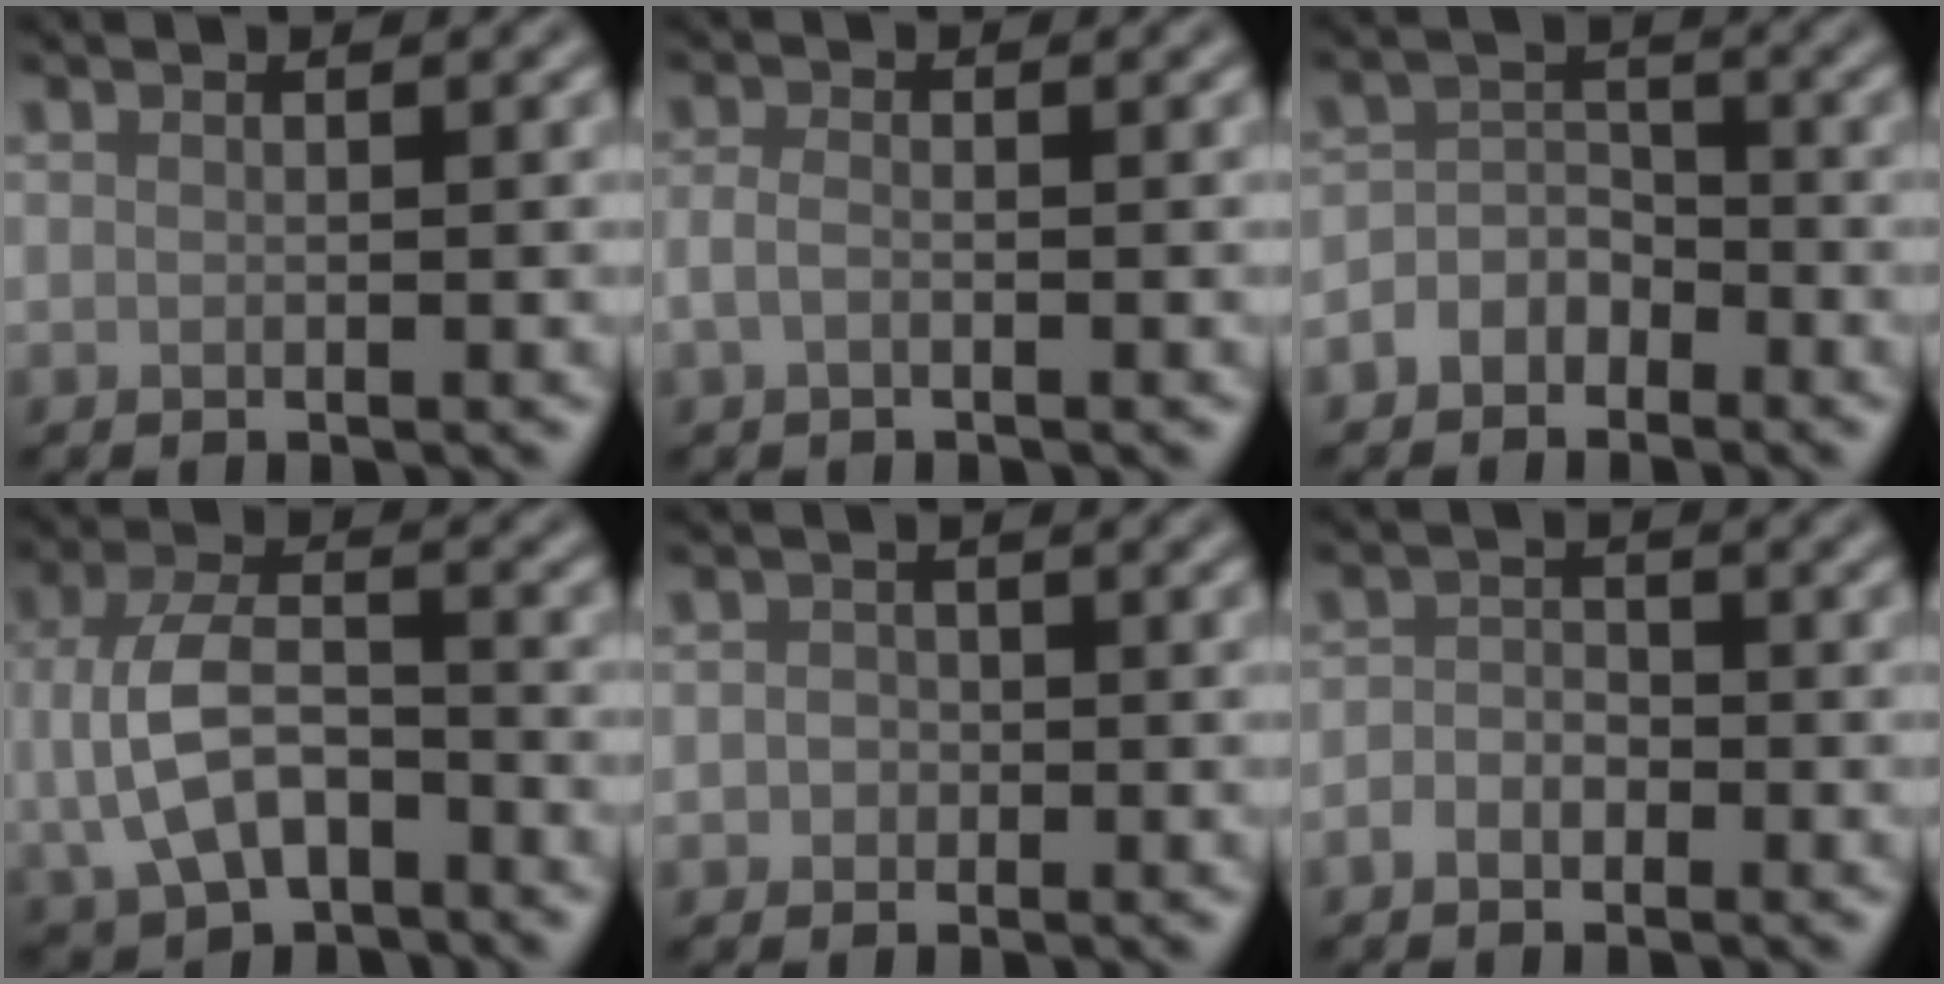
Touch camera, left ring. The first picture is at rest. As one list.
[{"total": 1.4, "force": [-0.6, 0.8, 1.0], "torque": [-0.023, 0.000, -0.015]}, {"total": 2.8, "force": [-1.9, 2.0, 0.8], "torque": [0.011, 0.014, -0.047]}, {"total": 7.1, "force": [-1.3, 4.5, 5.4], "torque": [-0.119, -0.002, -0.027]}, {"total": 1.3, "force": [-0.3, 1.2, 0.4], "torque": [0.006, -0.002, -0.009]}, {"total": 1.8, "force": [-1.0, 1.3, 0.9], "torque": [-0.016, 0.003, -0.023]}]